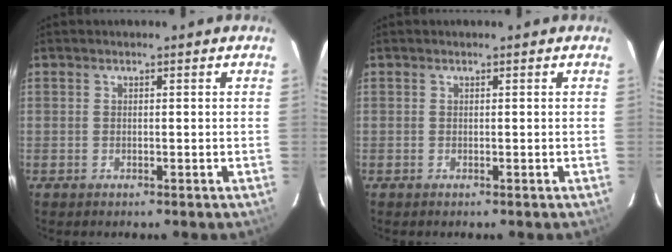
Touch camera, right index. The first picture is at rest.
{"total": 0.0}